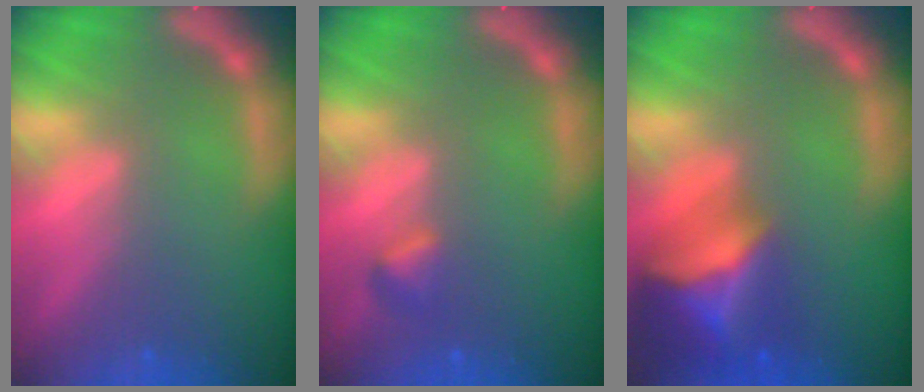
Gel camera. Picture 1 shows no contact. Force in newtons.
{"total": 1.4}
{"total": 8.9}